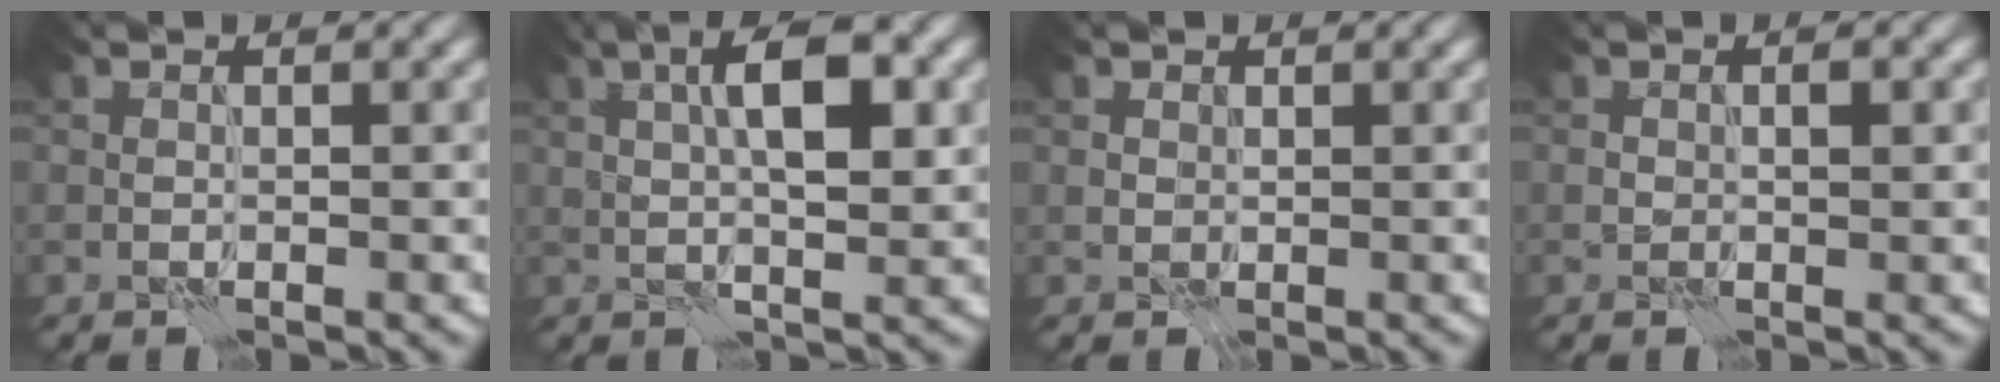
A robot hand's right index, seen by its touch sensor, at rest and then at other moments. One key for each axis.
{"total": 6.2, "fx": 1.5, "fy": 2.0, "fz": 5.6, "tx": -0.091, "ty": 0.010, "tz": 0.024}
{"total": 0.9, "fx": 0.3, "fy": 0.8, "fz": 0.3, "tx": -0.008, "ty": 0.000, "tz": 0.007}
{"total": 1.6, "fx": 0.0, "fy": 0.7, "fz": 1.4, "tx": -0.024, "ty": 0.001, "tz": 0.001}